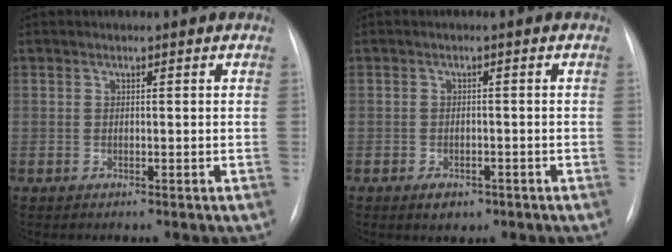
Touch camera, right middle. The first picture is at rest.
{"total": 2.7, "force": [-1.5, 1.6, 1.4], "torque": [-0.020, -0.001, -0.010]}